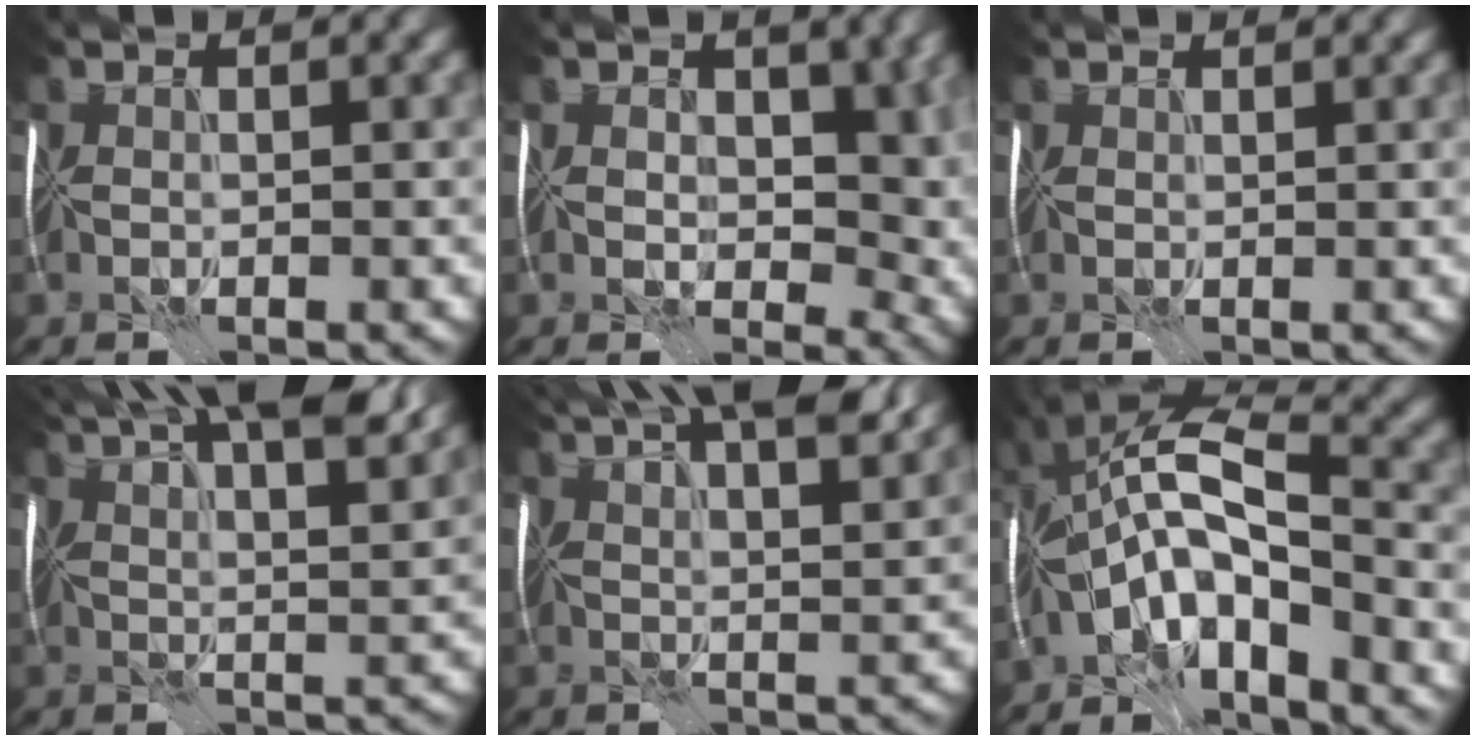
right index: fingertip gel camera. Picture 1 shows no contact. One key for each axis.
{"total": 7.6, "fx": 1.1, "fy": 5.4, "fz": 5.3, "tx": -0.054, "ty": -0.011, "tz": 0.008}
{"total": 1.6, "fx": 1.4, "fy": 0.5, "fz": 0.7, "tx": -0.013, "ty": 0.004, "tz": 0.013}
{"total": 13.5, "fx": 8.3, "fy": 4.3, "fz": 9.7, "tx": -0.131, "ty": 0.035, "tz": 0.088}
{"total": 12.2, "fx": 7.7, "fy": 4.0, "fz": 8.6, "tx": -0.110, "ty": 0.035, "tz": 0.081}
{"total": 9.4, "fx": -3.4, "fy": 3.6, "fz": 8.0, "tx": -0.137, "ty": 0.017, "tz": -0.079}